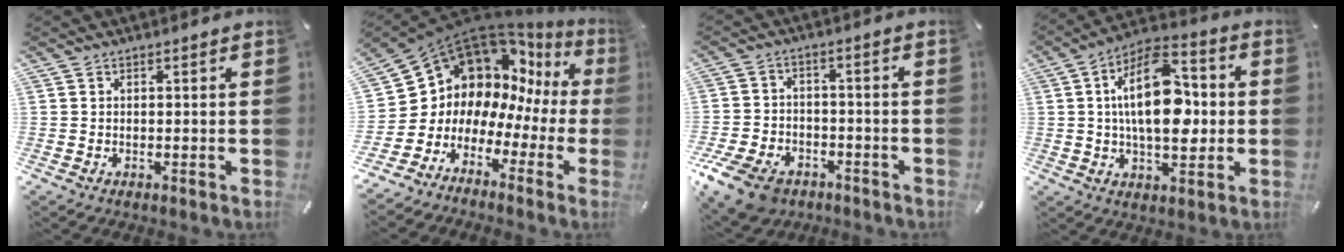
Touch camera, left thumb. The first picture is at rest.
{"total": 9.8, "force": [6.7, 7.1, 1.2], "torque": [-0.046, -0.098, 0.127]}
{"total": 10.6, "force": [-6.4, 6.9, 4.9], "torque": [-0.106, 0.039, -0.116]}
{"total": 18.2, "force": [1.3, 10.1, 15.1], "torque": [-0.275, 0.000, 0.019]}